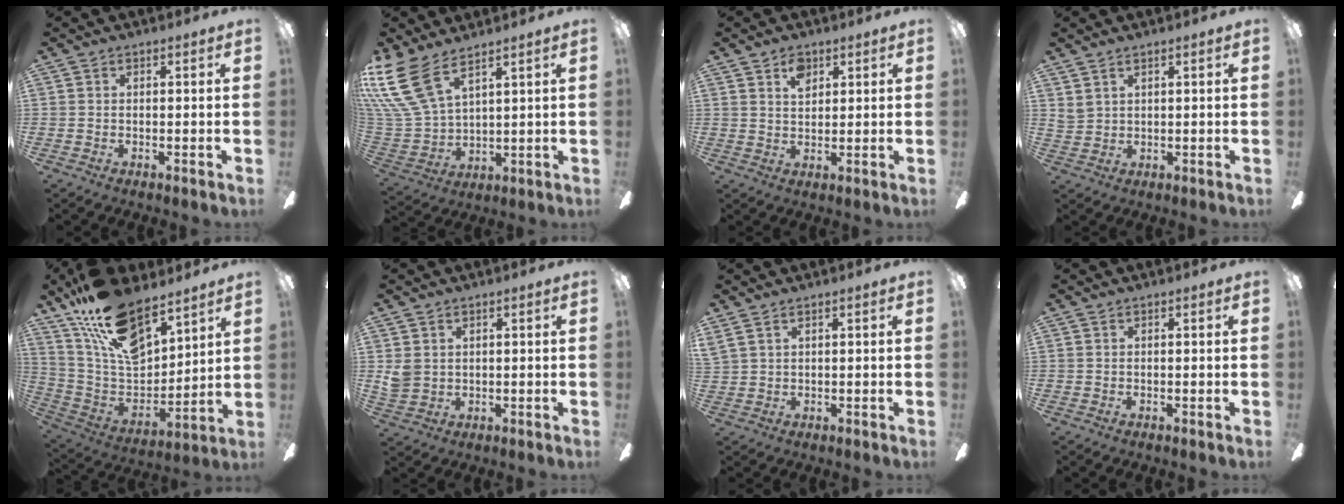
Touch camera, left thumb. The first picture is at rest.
{"total": 15.5, "force": [9.8, 6.9, 9.9], "torque": [-0.245, -0.051, 0.183]}
{"total": 4.7, "force": [2.8, 2.9, 2.5], "torque": [-0.033, -0.006, 0.047]}
{"total": 2.2, "force": [1.7, 1.3, 0.8], "torque": [-0.020, 0.000, 0.032]}
{"total": 20.0, "force": [13.9, 8.8, 11.4], "torque": [-0.215, -0.081, 0.253]}
{"total": 3.4, "force": [1.4, 2.9, 1.3], "torque": [-0.022, 0.002, 0.027]}
{"total": 1.8, "force": [1.1, 1.0, 1.1], "torque": [-0.024, 0.000, 0.020]}
{"total": 0.0}